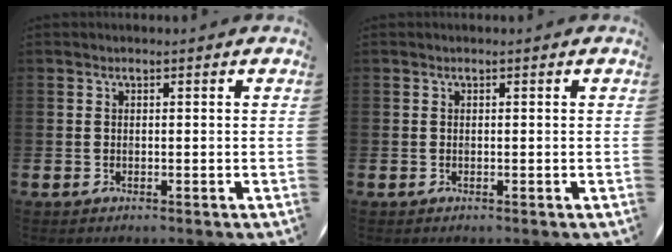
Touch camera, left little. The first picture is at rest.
{"total": 0.0}